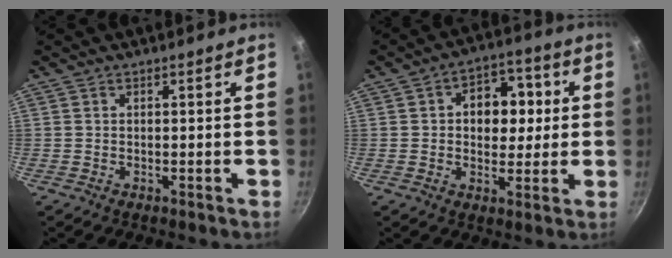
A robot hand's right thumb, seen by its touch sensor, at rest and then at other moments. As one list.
[{"total": 10.9, "force": [1.6, 7.9, 7.3], "torque": [-0.056, 0.009, 0.014]}]